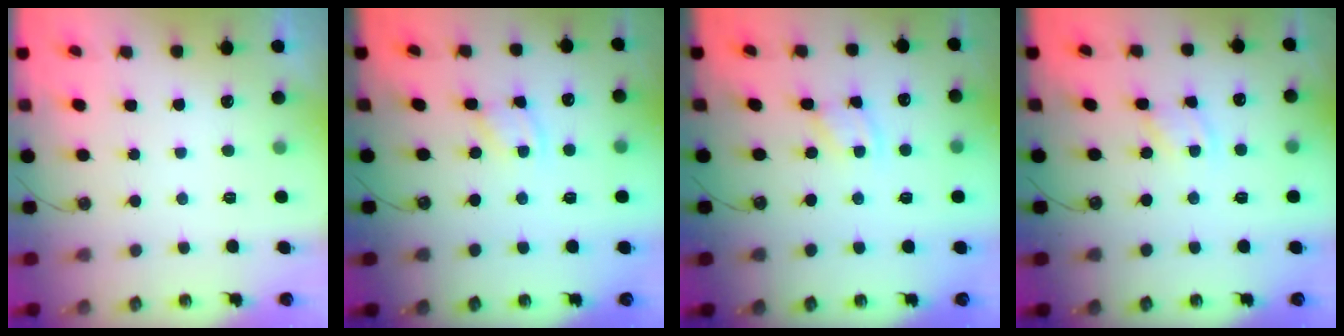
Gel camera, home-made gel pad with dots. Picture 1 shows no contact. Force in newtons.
{"total": 1.9, "press": 1.8, "slide": 0.3}
{"total": 1.9, "press": 1.9, "slide": 0.3}
{"total": 4.1, "press": 4.0, "slide": 0.5}